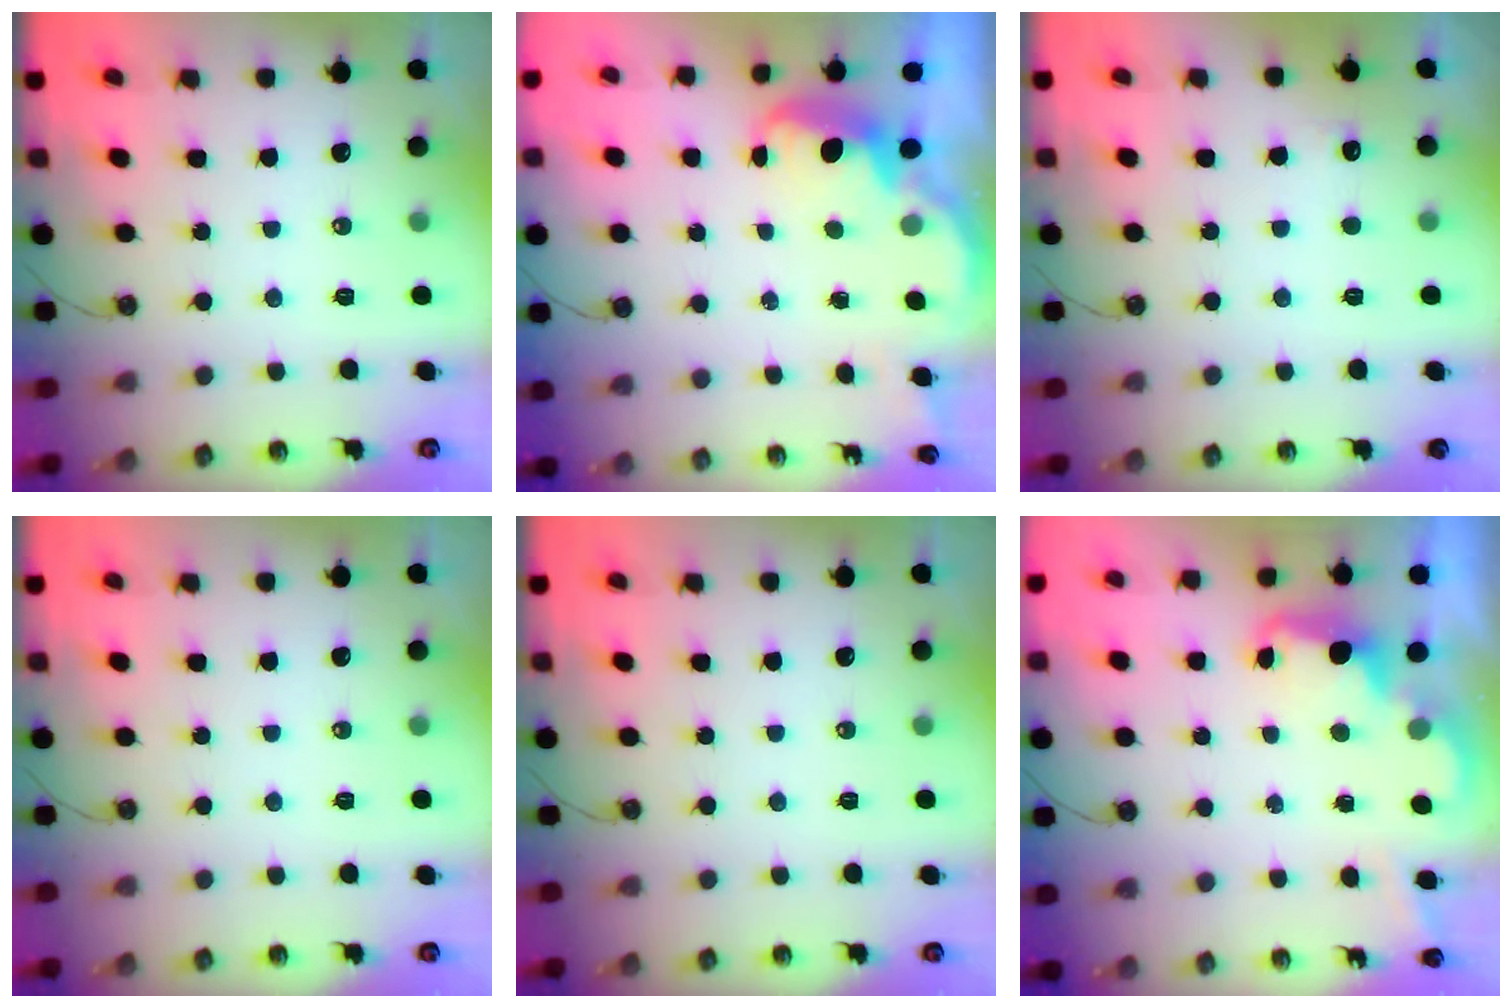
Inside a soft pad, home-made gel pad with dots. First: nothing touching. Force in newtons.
{"total": 2.7, "press": 2.6, "slide": 0.6}
{"total": 4.7, "press": 4.6, "slide": 1.1}
{"total": 0.0}
{"total": 0.0}
{"total": 2.2, "press": 2.2, "slide": 0.5}